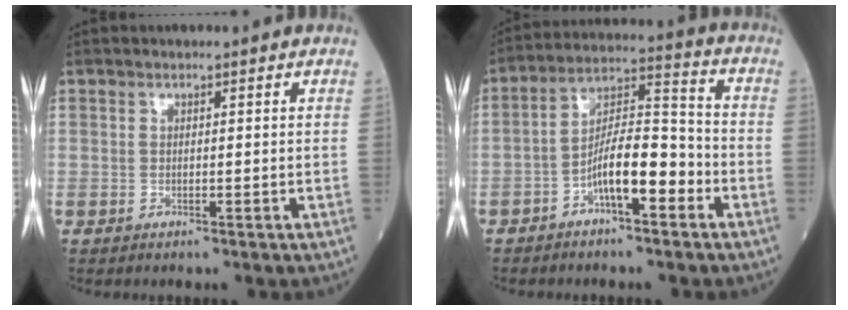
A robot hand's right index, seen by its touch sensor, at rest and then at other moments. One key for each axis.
{"total": 9.9, "fx": -4.3, "fy": 2.5, "fz": 8.5, "tx": -0.154, "ty": 0.025, "tz": -0.076}